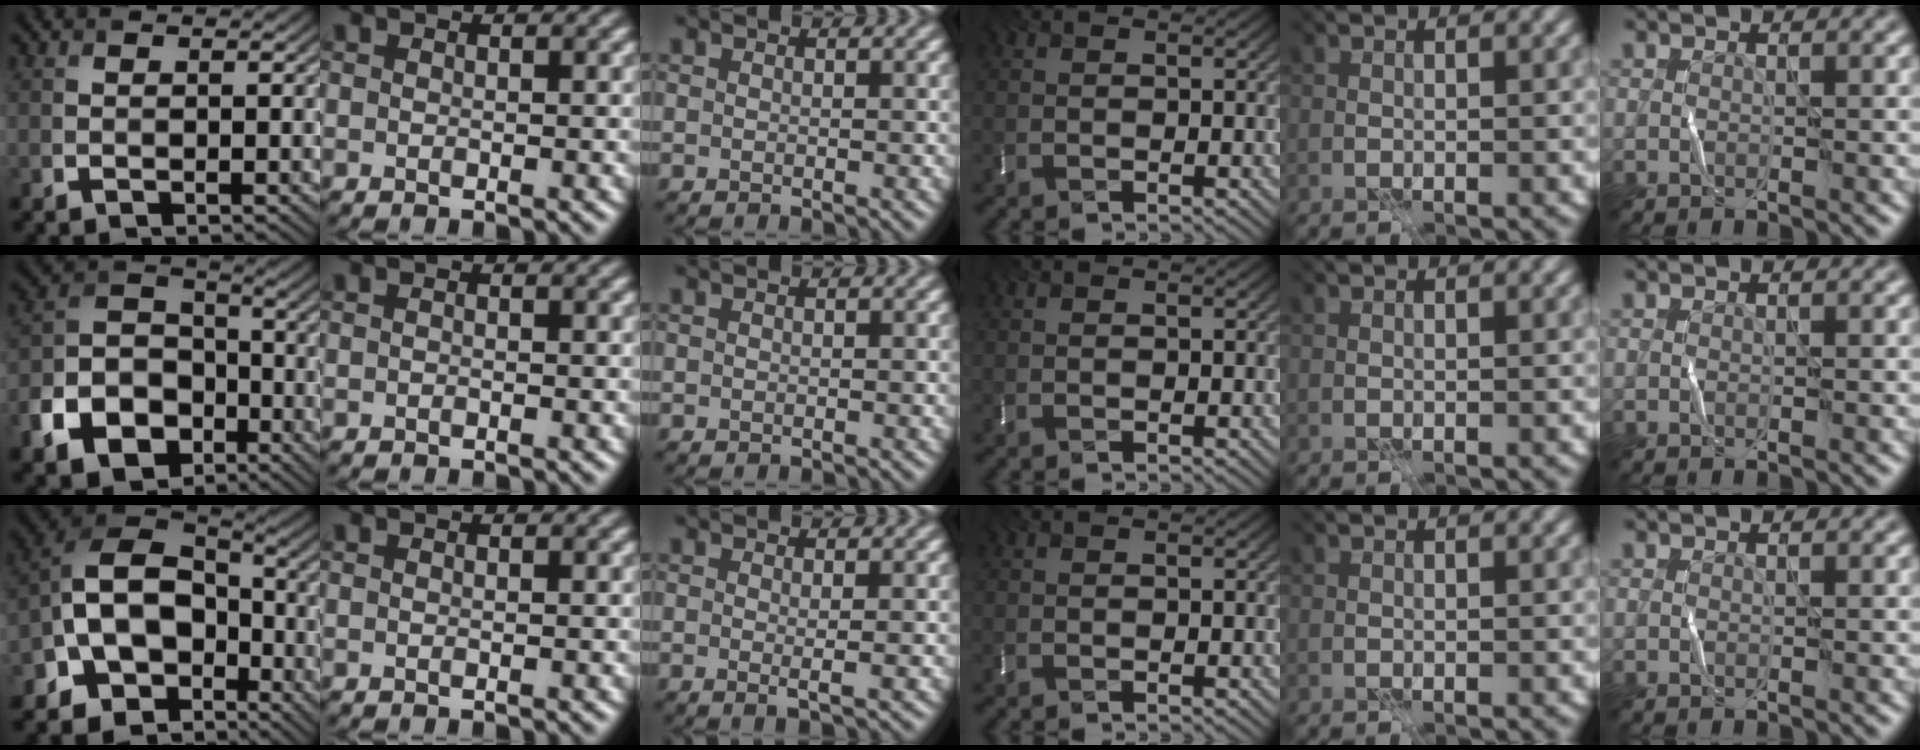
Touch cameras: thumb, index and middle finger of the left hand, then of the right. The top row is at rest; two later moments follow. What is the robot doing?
{"motion": "fold", "object": "bubble wrap"}